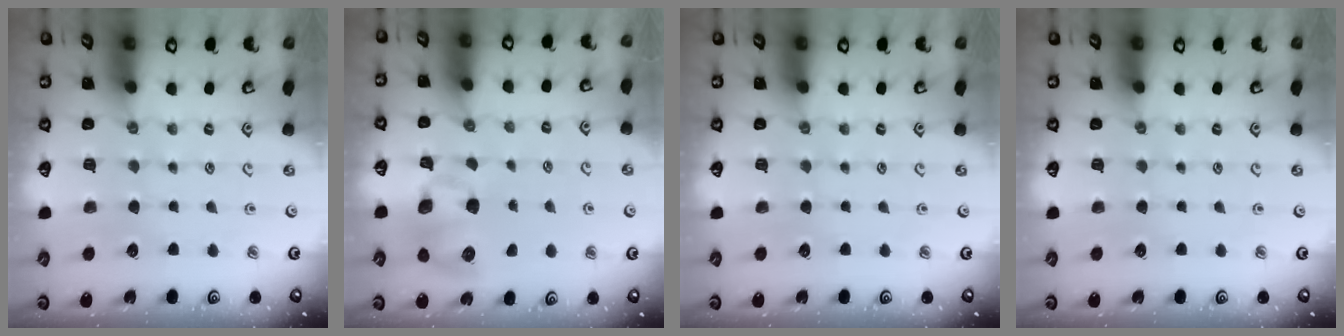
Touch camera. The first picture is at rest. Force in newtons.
{"total": 7.7, "press": 7.6, "slide": 1.0}
{"total": 0.0}
{"total": 0.0}